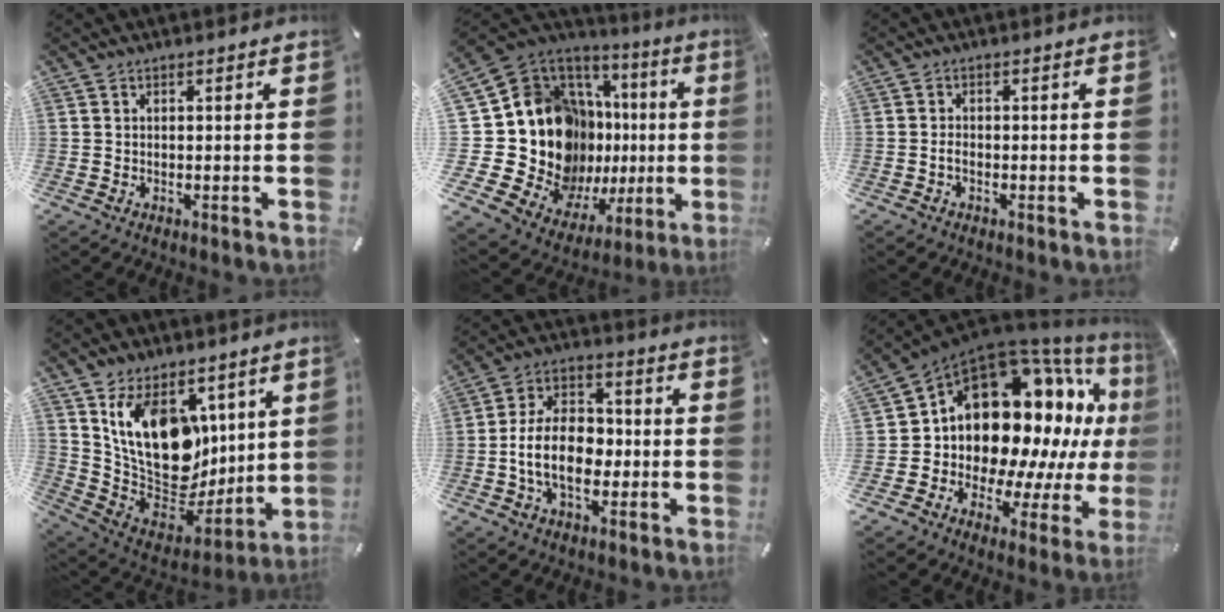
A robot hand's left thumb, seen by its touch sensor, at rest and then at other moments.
{"total": 27.3, "force": [0.7, 18.4, 20.2], "torque": [-0.359, -0.091, 0.070]}
{"total": 1.5, "force": [-0.7, 0.8, 1.0], "torque": [-0.021, 0.004, -0.015]}
{"total": 18.9, "force": [6.9, 13.5, 11.3], "torque": [-0.212, -0.055, 0.137]}
{"total": 12.4, "force": [-2.7, 8.5, 8.5], "torque": [-0.177, 0.013, -0.050]}
{"total": 19.4, "force": [5.0, 13.9, 12.7], "torque": [-0.201, -0.077, 0.110]}